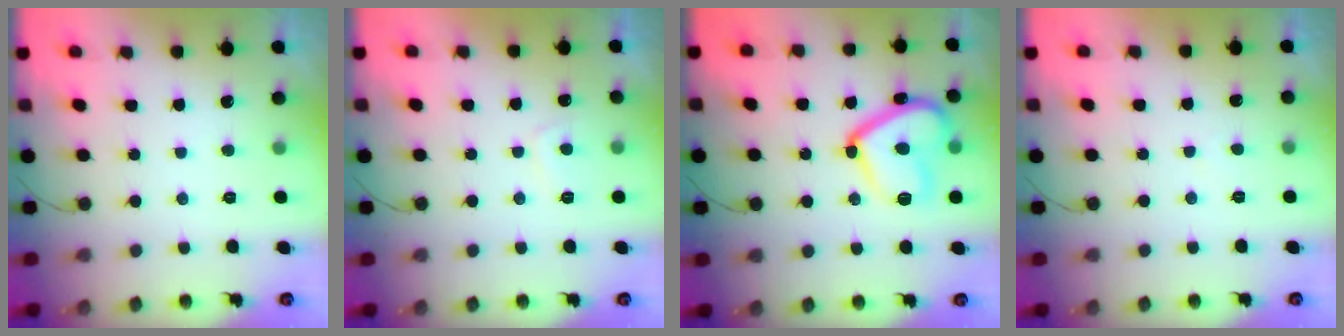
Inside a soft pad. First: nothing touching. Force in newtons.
{"total": 2.8, "press": 2.7, "slide": 0.9}
{"total": 17.3, "press": 17.3, "slide": 1.2}
{"total": 1.1, "press": 1.0, "slide": 0.4}